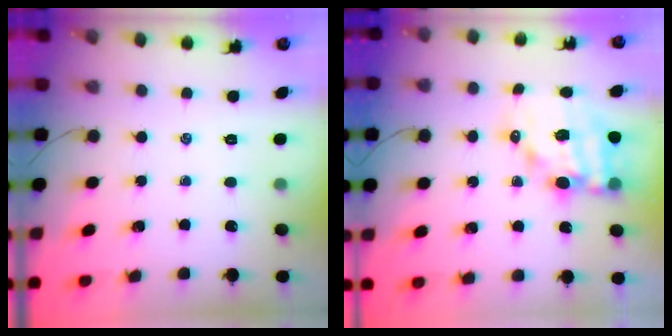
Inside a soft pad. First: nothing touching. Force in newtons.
{"total": 13.3, "press": 12.8, "slide": 3.4}